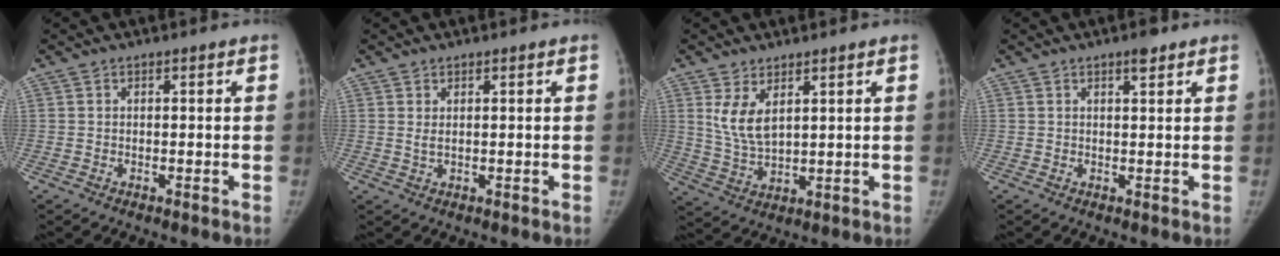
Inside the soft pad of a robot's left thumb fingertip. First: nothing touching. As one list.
[{"total": 1.3, "force": [0.5, 0.5, 1.1], "torque": [-0.020, 0.003, 0.013]}, {"total": 6.5, "force": [3.0, 3.0, 4.9], "torque": [-0.086, -0.019, 0.070]}, {"total": 2.0, "force": [1.4, 0.5, 1.4], "torque": [-0.018, -0.007, 0.021]}]